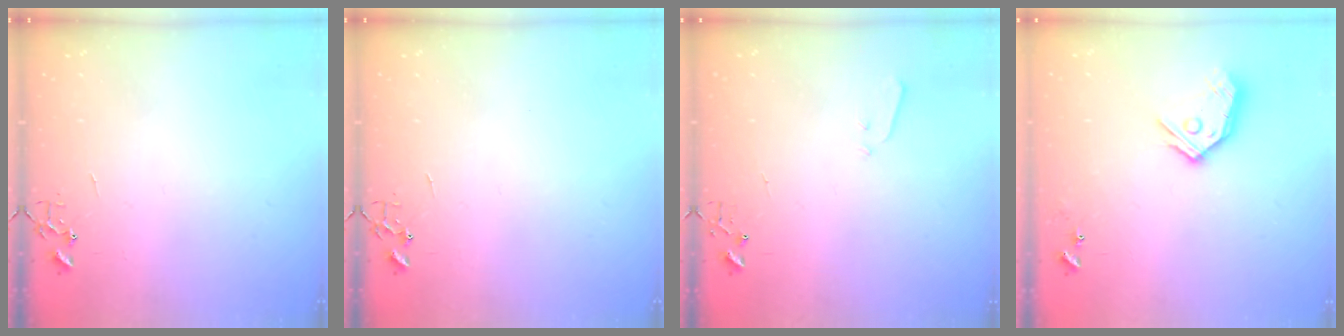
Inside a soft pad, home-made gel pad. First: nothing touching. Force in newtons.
{"total": 0.0}
{"total": 3.4, "press": 3.3, "slide": 0.5}
{"total": 13.2, "press": 13.1, "slide": 1.6}